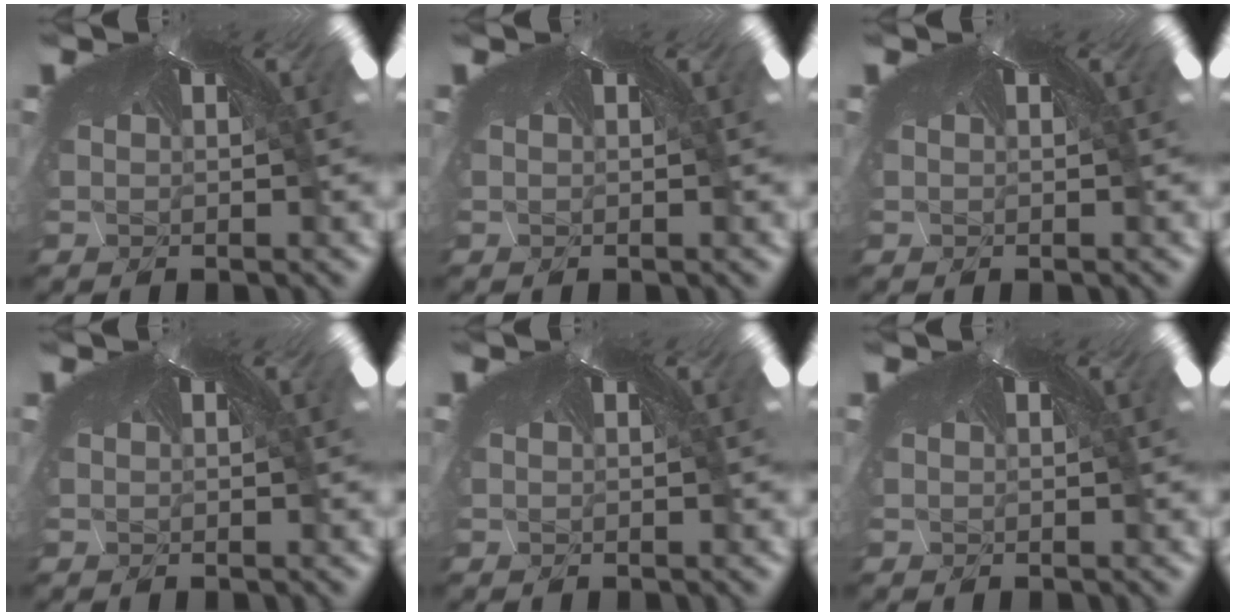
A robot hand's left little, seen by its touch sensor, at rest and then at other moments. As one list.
[{"total": 0.0}, {"total": 0.0}, {"total": 0.0}, {"total": 0.0}, {"total": 0.0}]